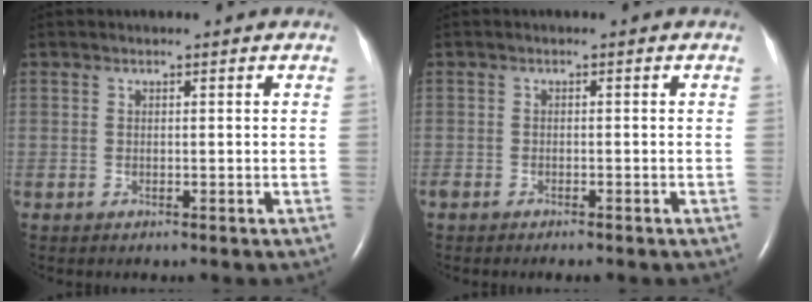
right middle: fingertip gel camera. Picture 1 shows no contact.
{"total": 1.7, "force": [-1.4, 0.4, 0.9], "torque": [-0.016, -0.002, -0.018]}